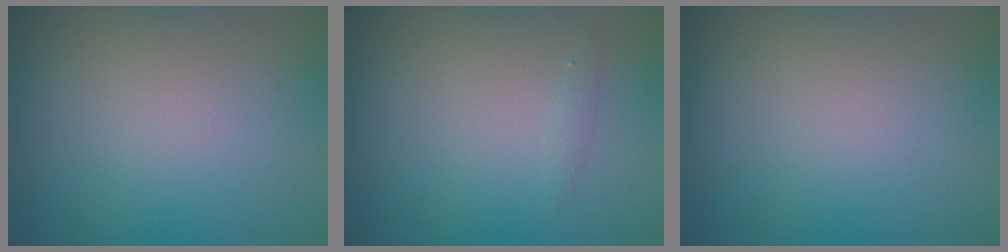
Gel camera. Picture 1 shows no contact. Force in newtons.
{"total": 0.6, "press": 0.6, "slide": 0.0}
{"total": 0.0}